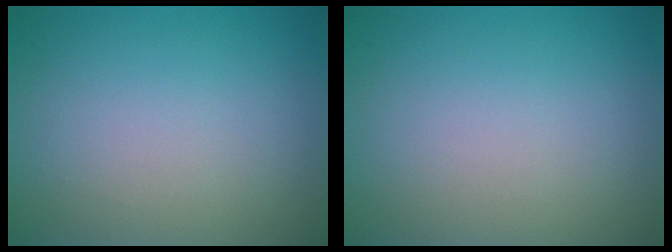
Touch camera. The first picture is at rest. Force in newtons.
{"total": 0.0}